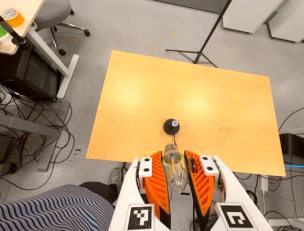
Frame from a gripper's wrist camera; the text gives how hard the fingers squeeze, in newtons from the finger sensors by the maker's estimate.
{"total": 23.8, "left": 26.7, "right": 20.9}